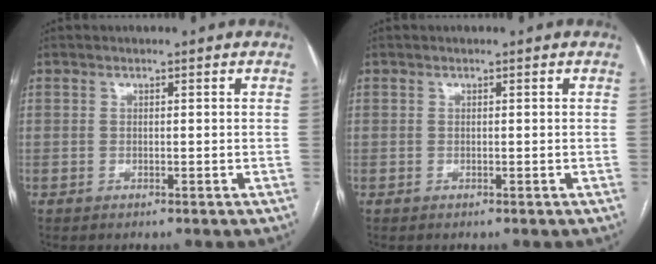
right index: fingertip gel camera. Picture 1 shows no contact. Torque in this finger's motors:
{"motor_torque": [0.04, 0.03, 0.02, 0.00]}